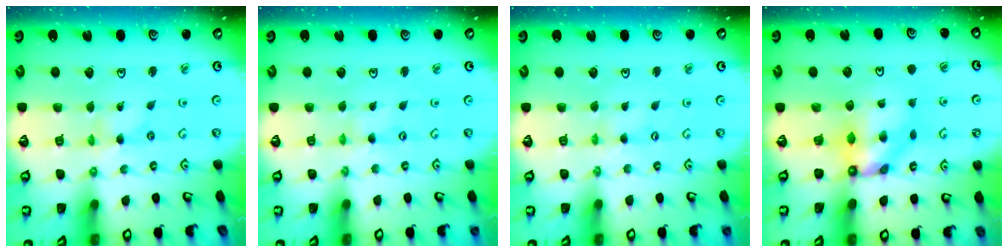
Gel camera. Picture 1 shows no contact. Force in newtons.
{"total": 0.7, "press": 0.7, "slide": 0.1}
{"total": 0.6, "press": 0.5, "slide": 0.2}
{"total": 8.0, "press": 7.9, "slide": 0.5}